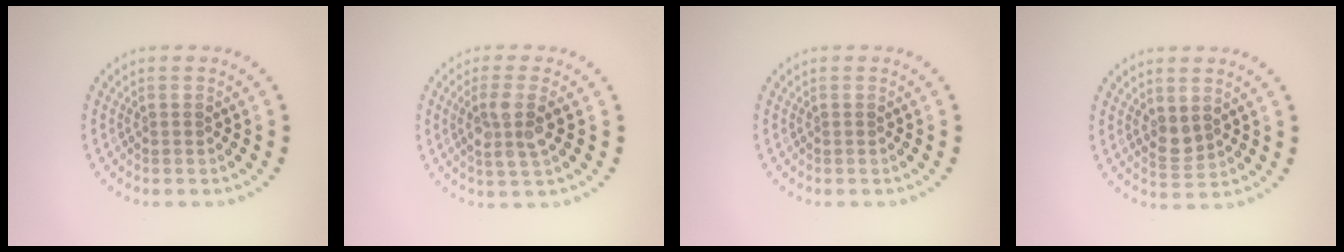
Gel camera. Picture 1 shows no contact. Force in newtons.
{"total": 2.9, "press": 2.6, "slide": 1.2}
{"total": 0.0}
{"total": 1.7, "press": 1.6, "slide": 0.7}